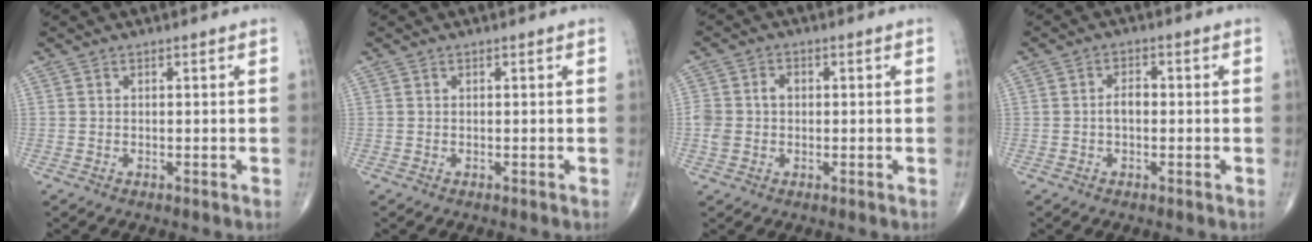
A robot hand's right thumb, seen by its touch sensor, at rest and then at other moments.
{"total": 0.0}
{"total": 4.5, "force": [0.0, 3.6, 2.8], "torque": [-0.055, 0.016, 0.001]}
{"total": 2.6, "force": [-0.3, 1.6, 2.1], "torque": [-0.031, 0.010, -0.009]}